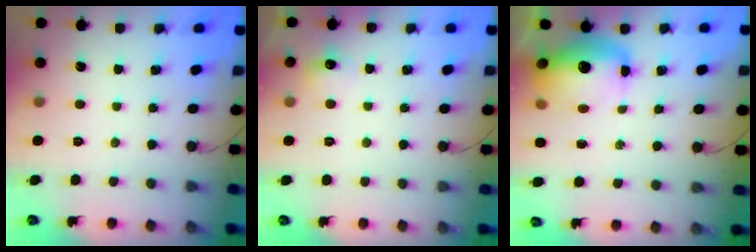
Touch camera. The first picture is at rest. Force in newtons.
{"total": 6.3, "press": 6.0, "slide": 1.9}
{"total": 13.8, "press": 12.5, "slide": 5.9}